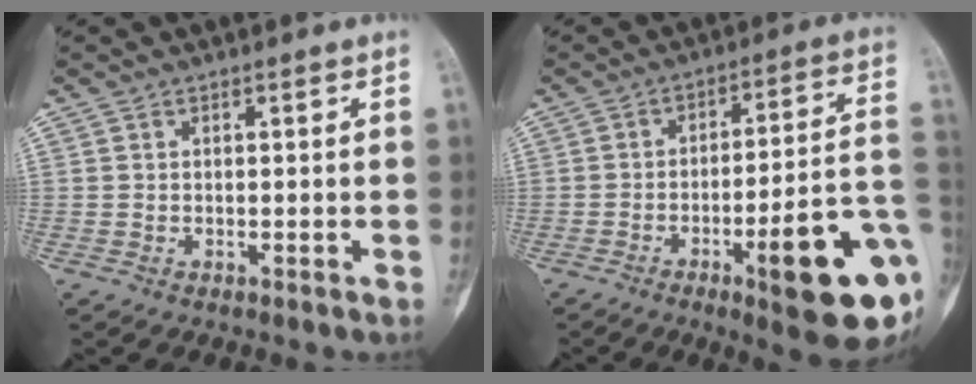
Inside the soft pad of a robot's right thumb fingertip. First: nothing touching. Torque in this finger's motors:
{"motor_torque": [2.79, 1.57, 1.37, -1.40, 0.42]}